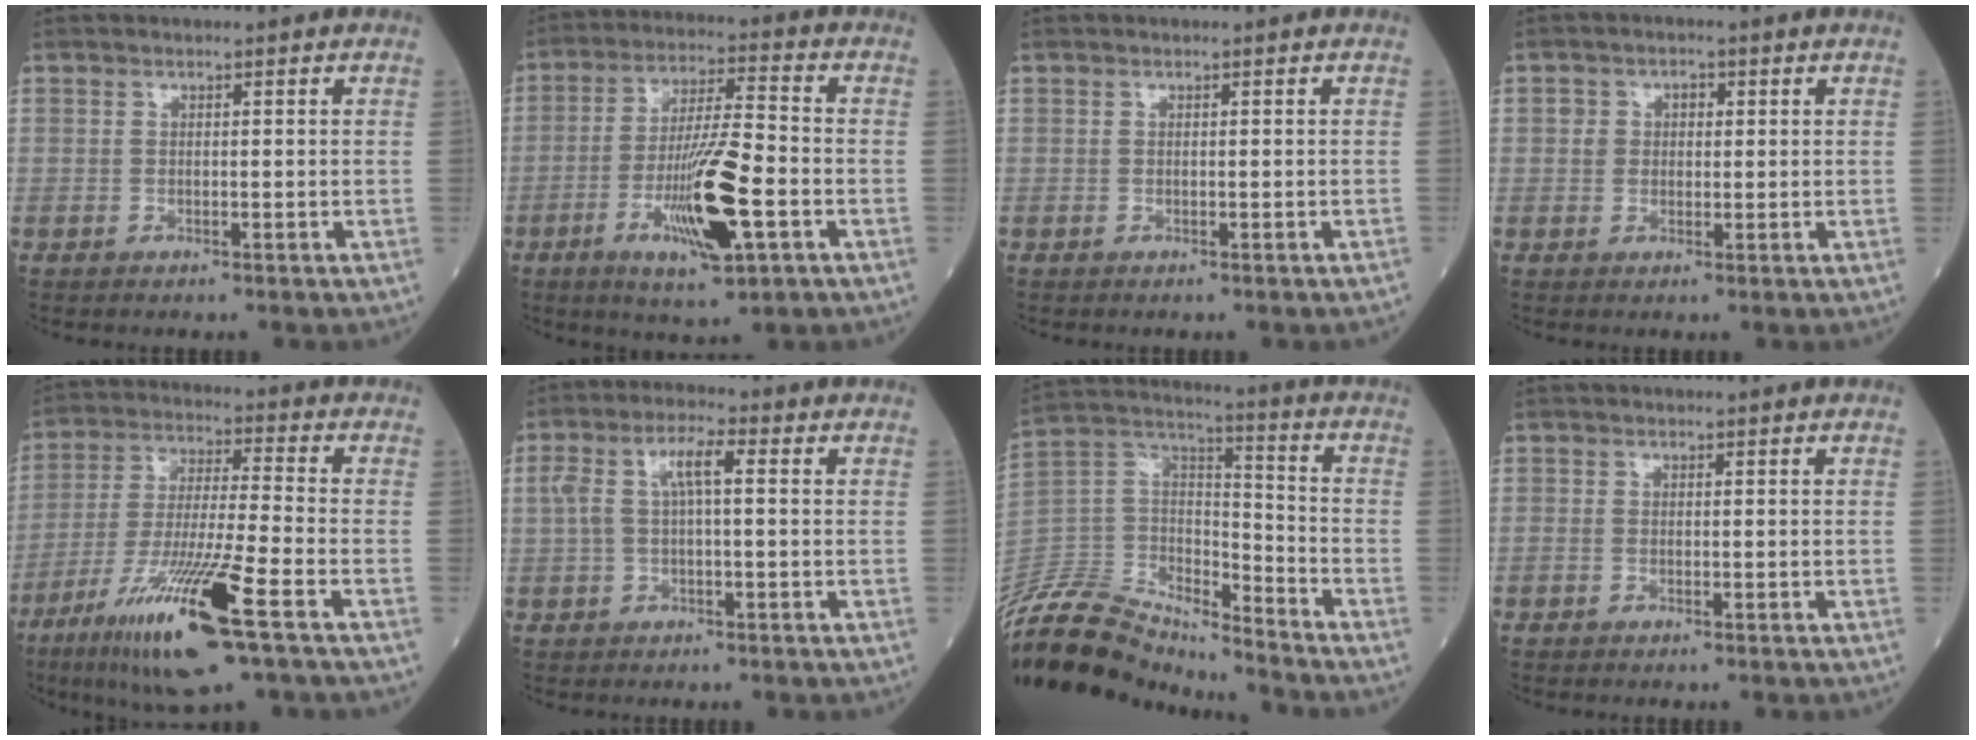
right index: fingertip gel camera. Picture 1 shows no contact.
{"total": 13.3, "force": [-4.4, 1.7, 12.4], "torque": [-0.225, -0.011, -0.075]}
{"total": 0.0}
{"total": 2.9, "force": [0.6, 2.4, 1.5], "torque": [-0.021, 0.009, 0.009]}
{"total": 16.5, "force": [-8.6, 0.4, 14.1], "torque": [-0.284, -0.040, -0.157]}
{"total": 5.8, "force": [0.9, 1.6, 5.4], "torque": [-0.119, 0.028, 0.021]}
{"total": 18.5, "force": [-17.6, 3.7, 4.2], "torque": [-0.083, 0.043, -0.322]}
{"total": 0.0}